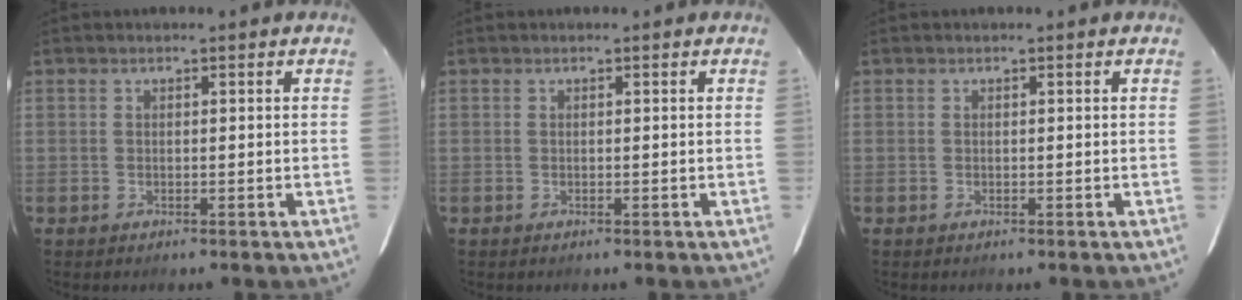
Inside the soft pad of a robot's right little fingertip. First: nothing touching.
{"total": 0.0}
{"total": 0.0}